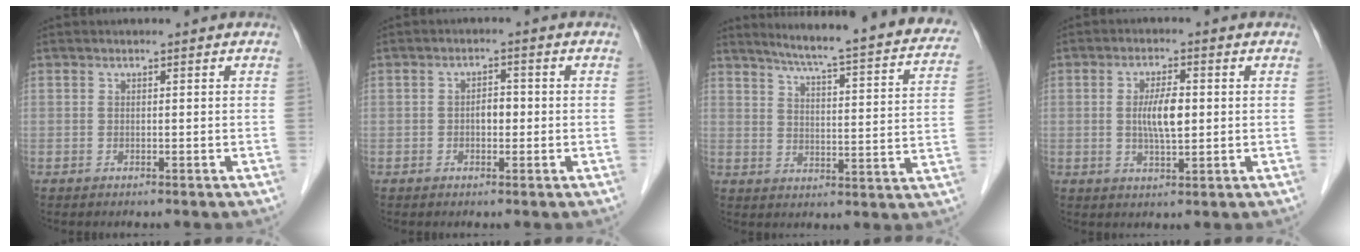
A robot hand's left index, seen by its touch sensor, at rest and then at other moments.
{"total": 2.3, "force": [-0.4, 1.4, 1.9], "torque": [-0.027, 0.008, -0.006]}
{"total": 24.5, "force": [21.7, 1.8, 11.2], "torque": [-0.156, -0.047, 0.260]}
{"total": 5.2, "force": [0.2, 1.4, 5.0], "torque": [-0.098, 0.003, 0.004]}